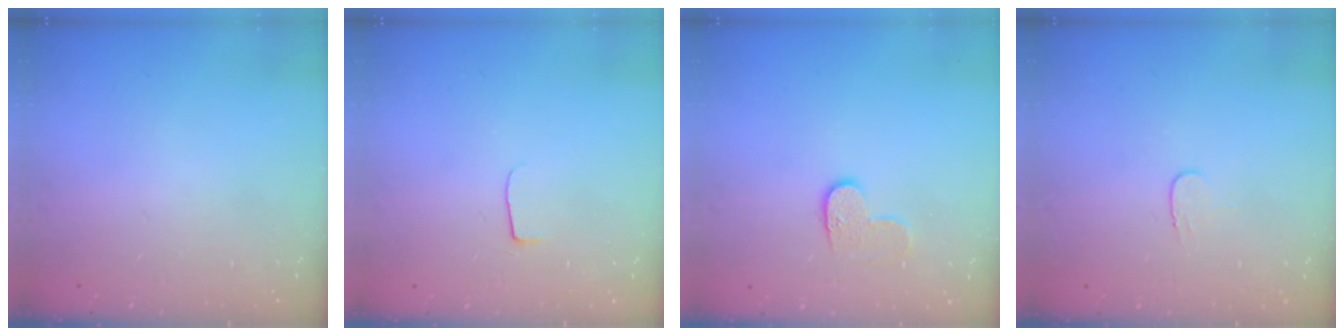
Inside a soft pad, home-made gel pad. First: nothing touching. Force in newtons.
{"total": 5.1, "press": 5.0, "slide": 0.6}
{"total": 6.2, "press": 6.2, "slide": 0.3}
{"total": 3.7, "press": 3.7, "slide": 0.4}